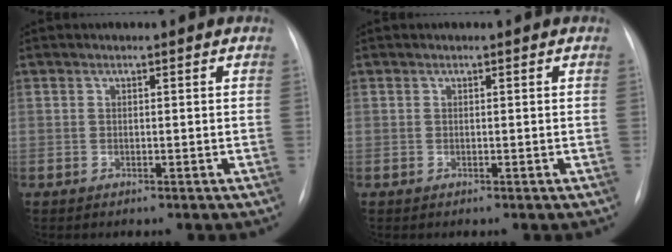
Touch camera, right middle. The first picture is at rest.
{"total": 0.0}